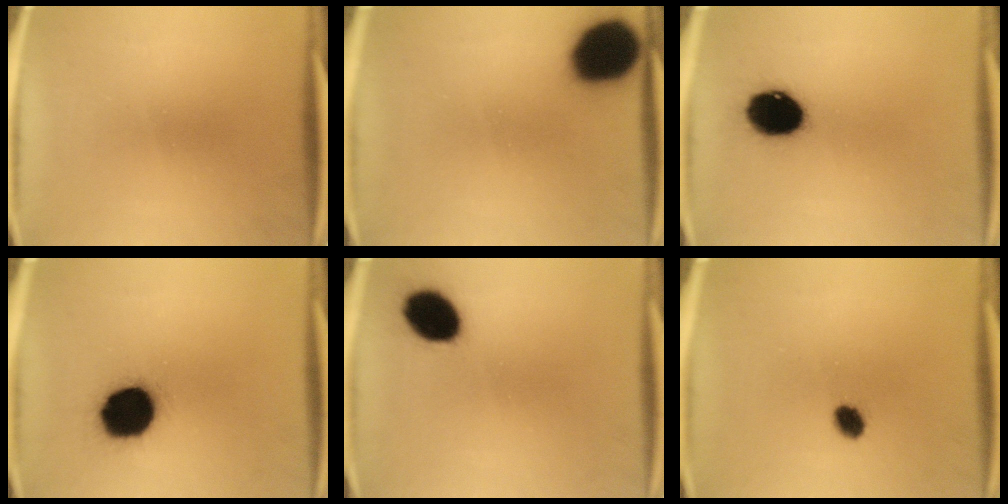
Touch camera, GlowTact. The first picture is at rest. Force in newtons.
{"total": 18.8}
{"total": 13.3}
{"total": 18.1}
{"total": 11.8}
{"total": 3.5}